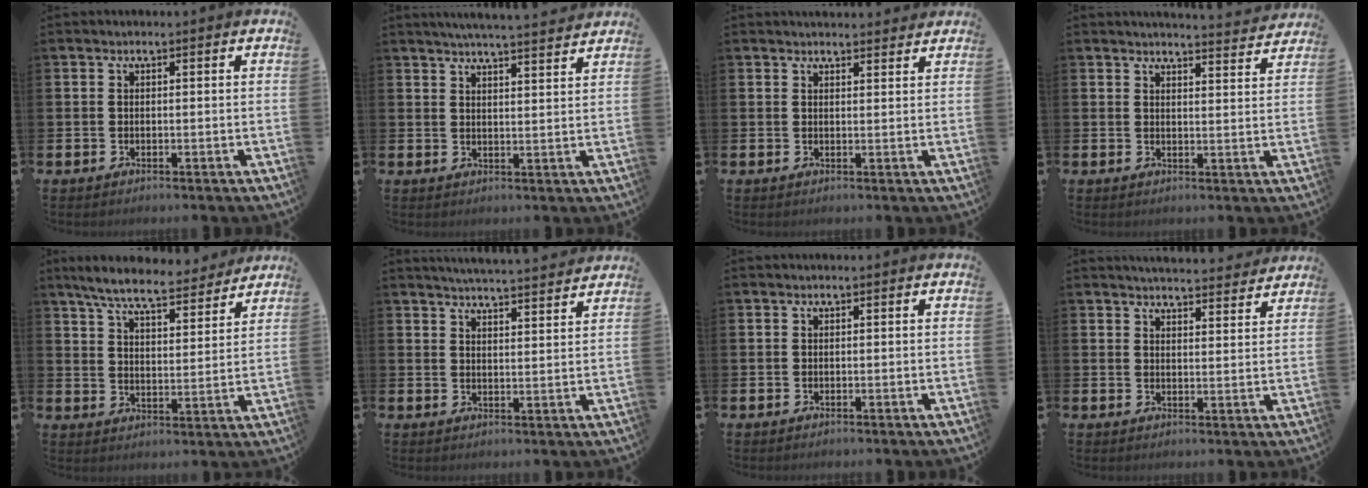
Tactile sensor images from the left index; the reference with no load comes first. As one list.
[{"total": 5.0, "force": [4.8, -0.6, 1.0], "torque": [-0.027, -0.025, 0.085]}, {"total": 2.3, "force": [2.3, 0.3, -0.1], "torque": [0.008, -0.015, 0.040]}, {"total": 3.9, "force": [3.9, -0.2, 0.1], "torque": [0.001, -0.031, 0.067]}, {"total": 7.8, "force": [7.2, 1.2, 2.9], "torque": [-0.078, -0.040, 0.124]}, {"total": 4.8, "force": [4.7, -0.5, 0.4], "torque": [-0.016, -0.033, 0.084]}, {"total": 0.0}, {"total": 4.6, "force": [4.6, 0.2, 0.4], "torque": [-0.005, -0.032, 0.080]}]